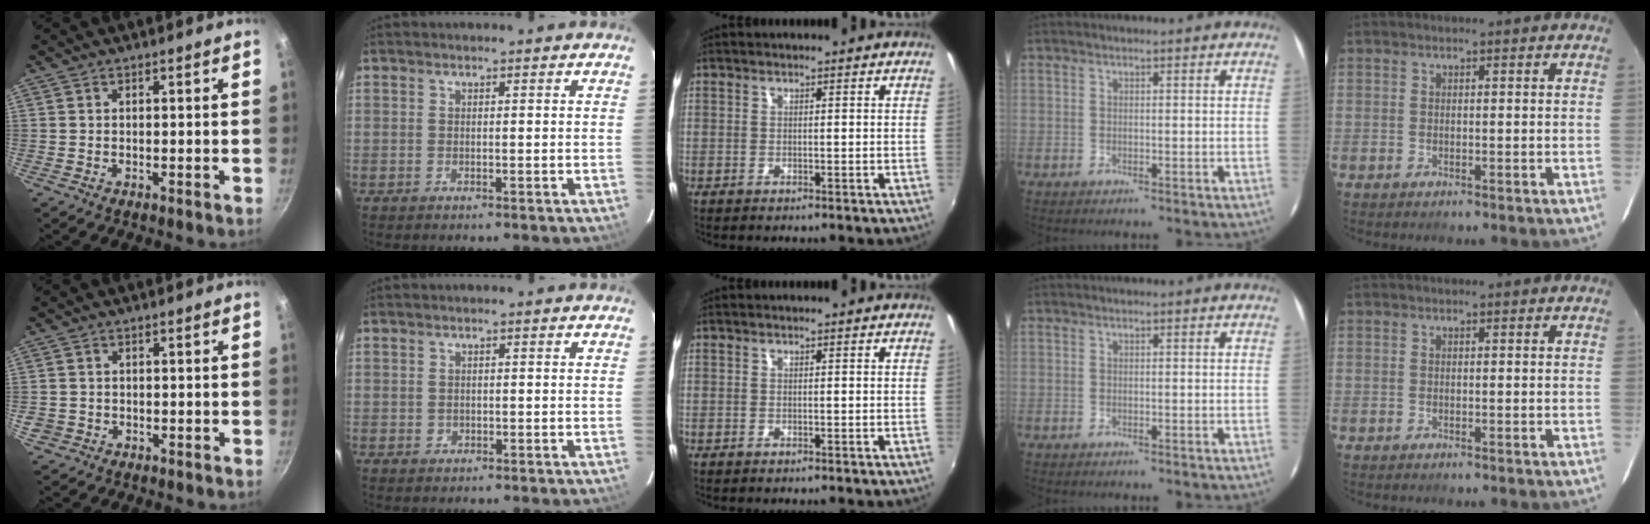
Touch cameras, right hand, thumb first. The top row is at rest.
{"thumb": {"total": 2.4, "force": [-0.7, 2.2, 0.7], "torque": [-0.014, 0.004, -0.006]}, "index": {"total": 1.0, "force": [-0.2, 0.9, 0.2], "torque": [0.000, 0.002, 0.000]}}